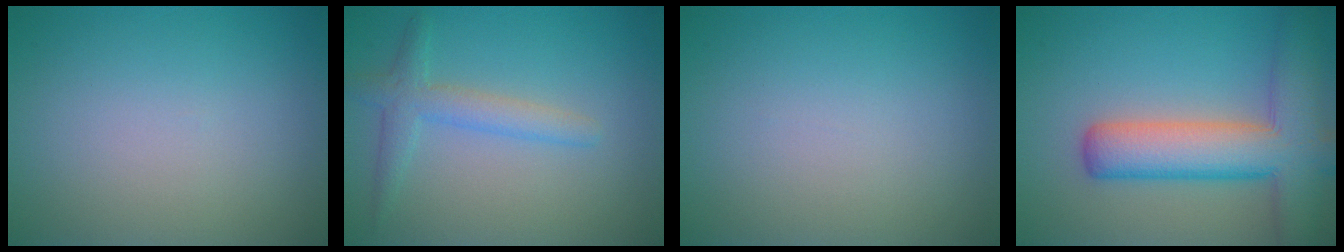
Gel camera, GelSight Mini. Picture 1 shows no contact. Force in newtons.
{"total": 2.8, "press": 2.7, "slide": 0.2}
{"total": 0.0}
{"total": 8.8, "press": 8.8, "slide": 0.5}